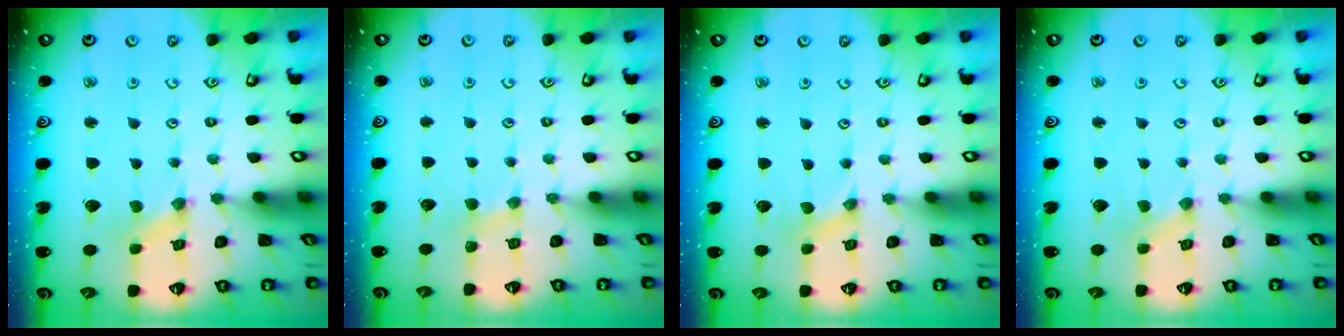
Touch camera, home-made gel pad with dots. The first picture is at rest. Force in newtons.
{"total": 3.2, "press": 3.1, "slide": 0.7}
{"total": 0.0}
{"total": 0.0}